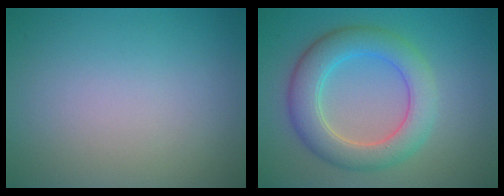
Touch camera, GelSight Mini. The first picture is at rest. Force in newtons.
{"total": 5.8, "press": 5.8, "slide": 0.3}